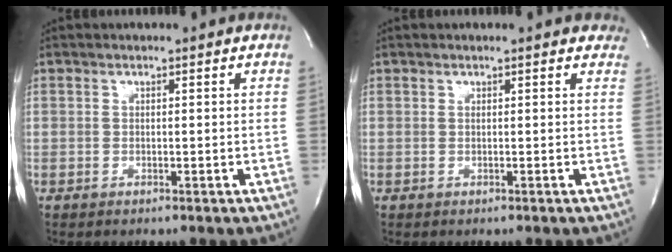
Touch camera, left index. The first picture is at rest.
{"total": 4.1, "force": [3.6, 0.9, 1.9], "torque": [-0.023, 0.007, 0.024]}